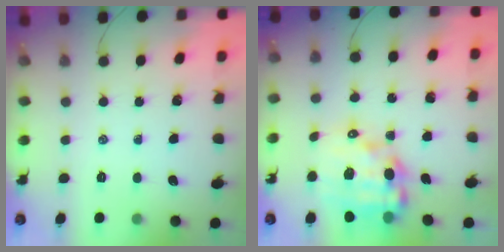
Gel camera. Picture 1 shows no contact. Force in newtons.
{"total": 15.6, "press": 15.2, "slide": 3.3}